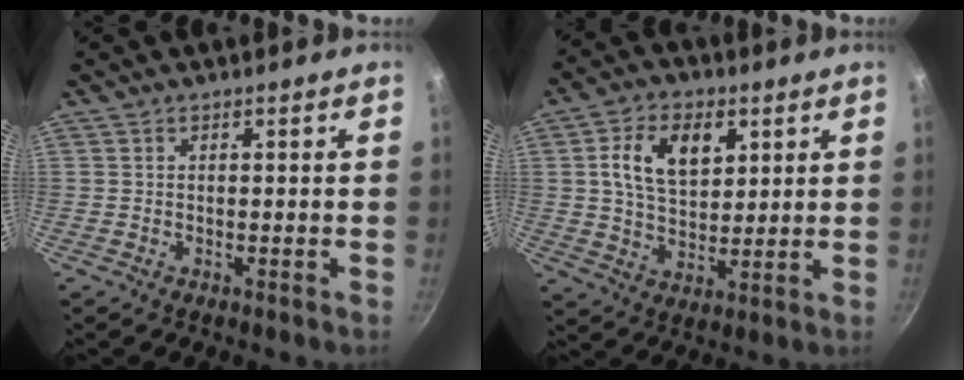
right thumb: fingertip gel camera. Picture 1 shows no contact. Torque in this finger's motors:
{"motor_torque": [-0.02, 0.25, 0.65, 0.15, 0.10]}